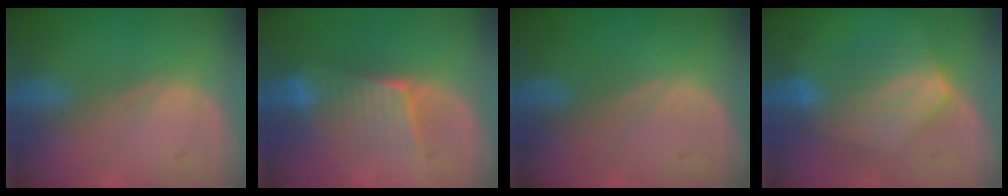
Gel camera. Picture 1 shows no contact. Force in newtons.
{"total": 6.5, "press": 6.1, "slide": 2.4}
{"total": 0.0}
{"total": 6.8, "press": 6.7, "slide": 1.1}